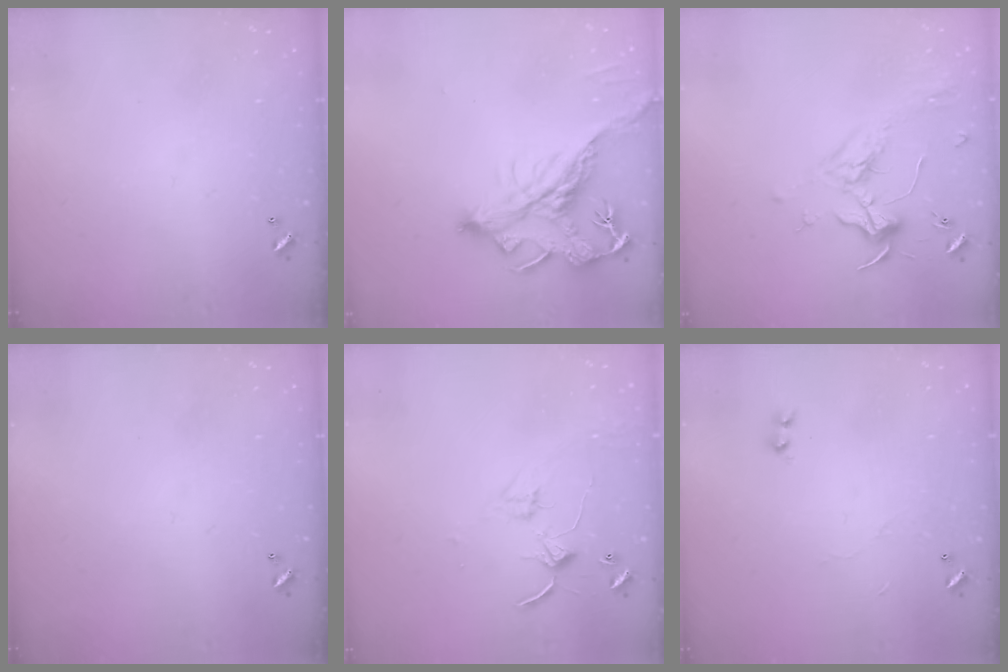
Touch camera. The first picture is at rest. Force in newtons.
{"total": 3.2, "press": 3.0, "slide": 1.3}
{"total": 1.8, "press": 1.7, "slide": 0.7}
{"total": 0.0}
{"total": 2.8, "press": 2.8, "slide": 0.4}
{"total": 5.4, "press": 5.4, "slide": 0.3}